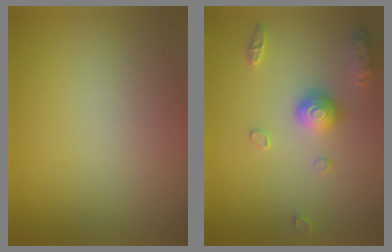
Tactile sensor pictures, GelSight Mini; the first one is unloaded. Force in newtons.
{"total": 2.9, "press": 2.9, "slide": 0.2}